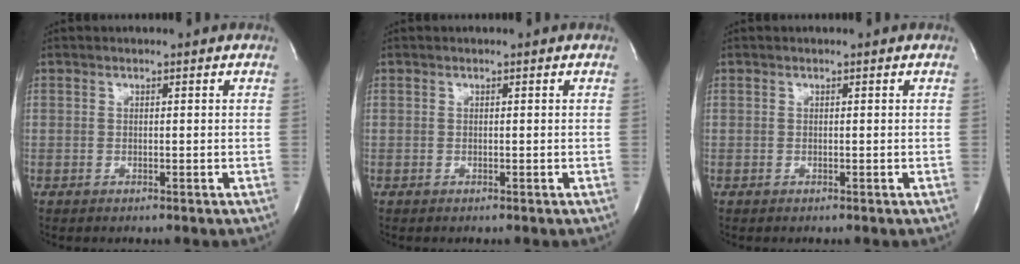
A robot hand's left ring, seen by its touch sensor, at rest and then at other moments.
{"total": 0.0}
{"total": 0.0}